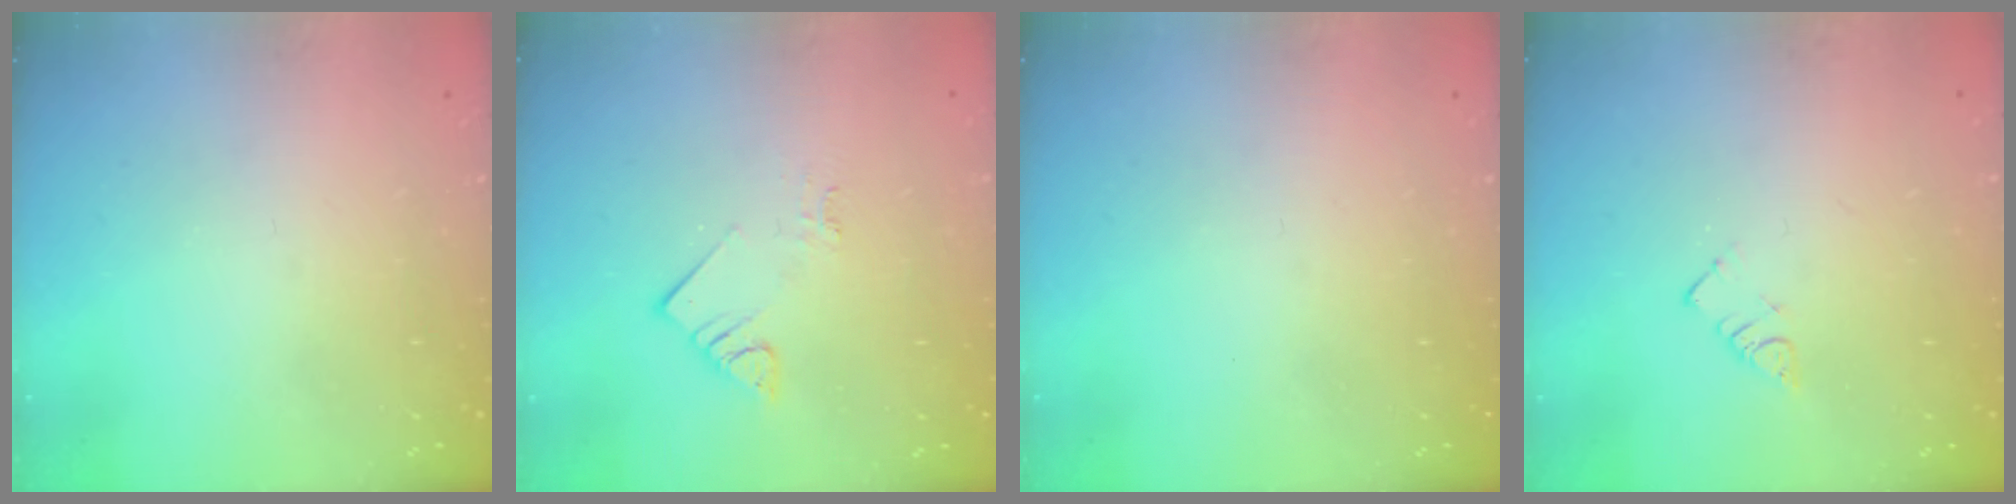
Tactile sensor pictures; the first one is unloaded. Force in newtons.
{"total": 3.6, "press": 3.6, "slide": 0.5}
{"total": 0.0}
{"total": 2.8, "press": 2.8, "slide": 0.2}